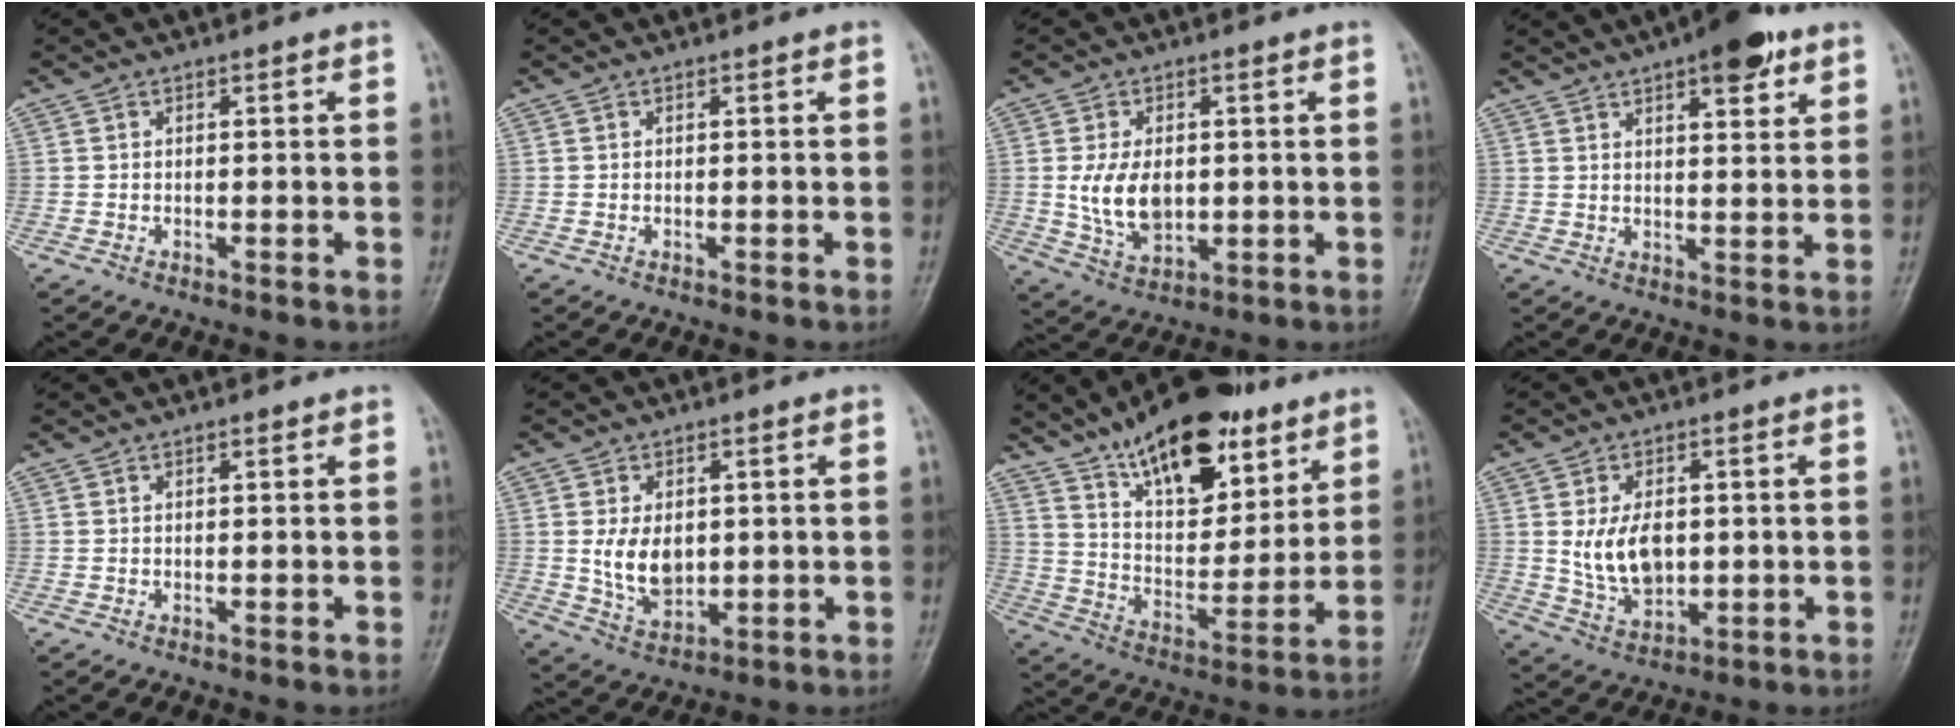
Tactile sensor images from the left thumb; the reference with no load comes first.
{"total": 0.0}
{"total": 8.6, "force": [0.3, 5.6, 6.5], "torque": [-0.109, -0.009, 0.016]}
{"total": 9.6, "force": [5.7, 3.4, 6.9], "torque": [-0.075, -0.022, 0.077]}
{"total": 0.6, "force": [0.5, 0.2, 0.3], "torque": [-0.007, -0.003, 0.007]}
{"total": 7.4, "force": [0.9, 5.1, 5.3], "torque": [-0.075, -0.017, 0.030]}
{"total": 22.7, "force": [14.6, 9.9, 14.3], "torque": [-0.184, -0.059, 0.244]}
{"total": 8.8, "force": [0.9, 5.8, 6.6], "torque": [-0.099, -0.014, 0.028]}